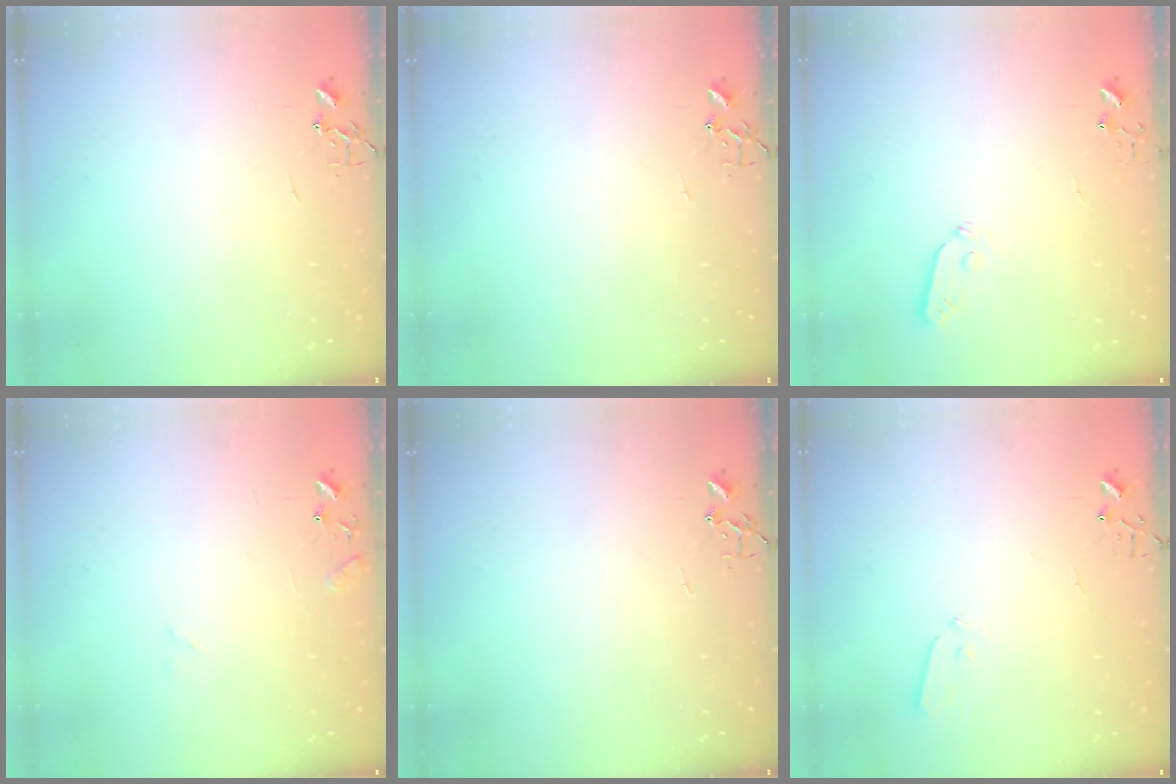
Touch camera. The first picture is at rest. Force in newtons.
{"total": 0.0}
{"total": 3.6, "press": 3.6, "slide": 0.5}
{"total": 9.5, "press": 9.5, "slide": 0.9}
{"total": 0.0}
{"total": 3.5, "press": 3.4, "slide": 0.6}